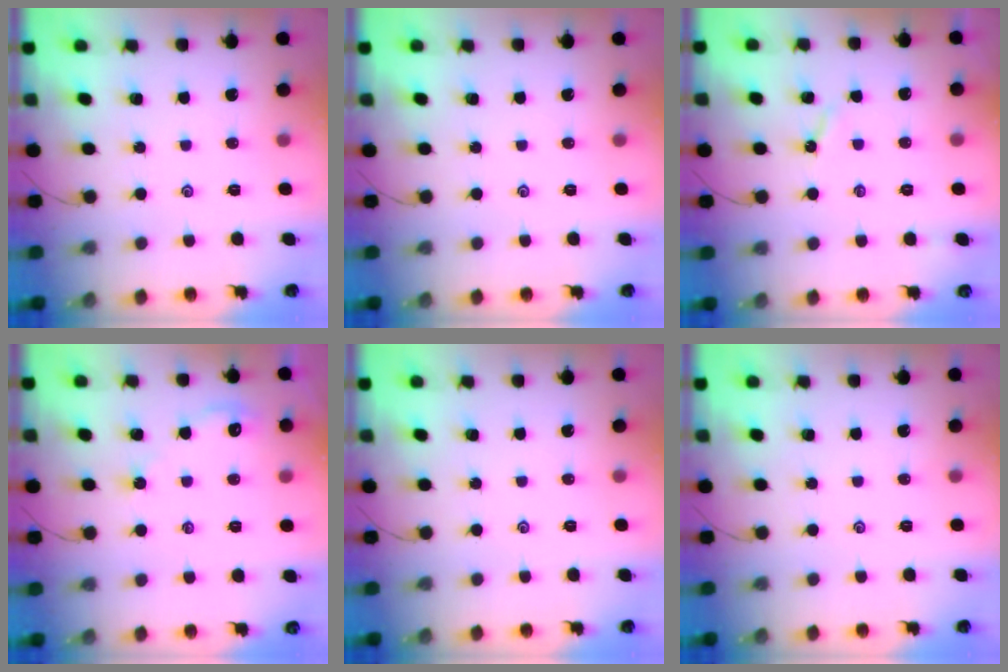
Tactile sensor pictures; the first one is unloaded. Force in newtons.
{"total": 0.0}
{"total": 2.9, "press": 2.8, "slide": 0.4}
{"total": 2.5, "press": 2.5, "slide": 0.4}
{"total": 0.0}
{"total": 0.0}